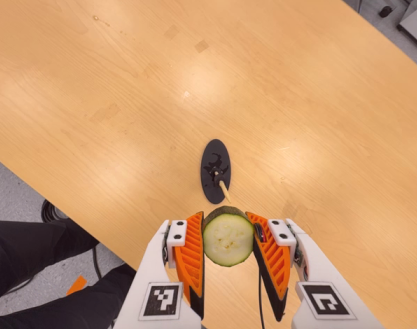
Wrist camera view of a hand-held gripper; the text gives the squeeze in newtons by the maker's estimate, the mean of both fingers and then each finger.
{"total": 9.6, "left": 8.5, "right": 10.6}